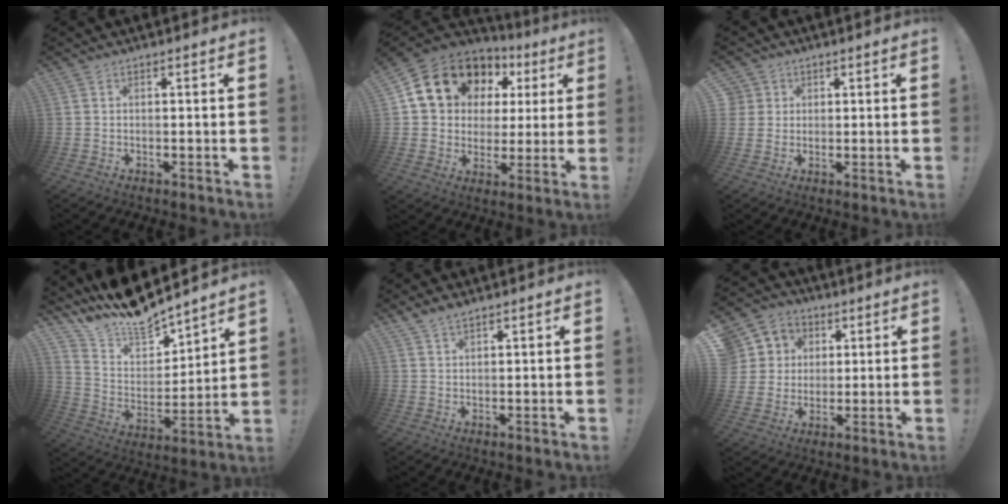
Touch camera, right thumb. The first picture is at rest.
{"total": 16.1, "force": [8.5, 12.1, 6.5], "torque": [-0.096, -0.047, 0.176]}
{"total": 3.6, "force": [1.3, 3.4, 0.4], "torque": [-0.008, -0.003, 0.024]}
{"total": 13.1, "force": [12.7, 2.9, 2.0], "torque": [-0.062, -0.117, 0.225]}
{"total": 2.8, "force": [2.3, 0.6, 1.3], "torque": [-0.025, -0.014, 0.043]}
{"total": 9.6, "force": [2.2, 9.0, 2.4], "torque": [-0.030, -0.006, 0.053]}